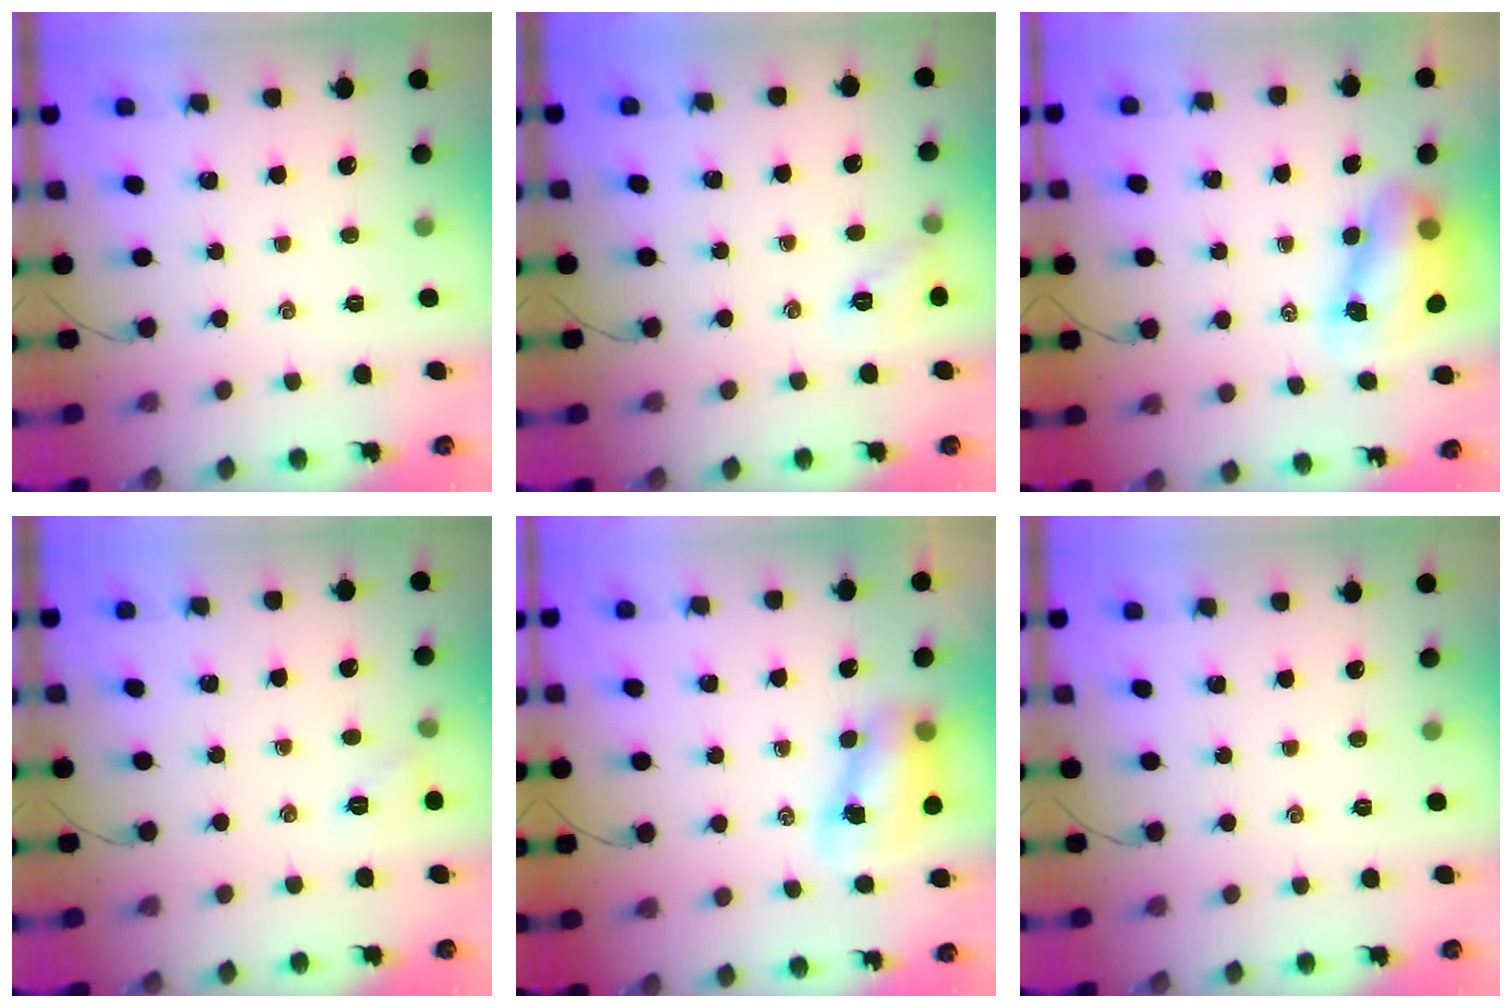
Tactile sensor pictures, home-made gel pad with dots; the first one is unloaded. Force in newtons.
{"total": 6.9, "press": 6.8, "slide": 1.2}
{"total": 8.5, "press": 8.2, "slide": 2.2}
{"total": 5.7, "press": 5.6, "slide": 1.2}
{"total": 7.7, "press": 7.6, "slide": 1.3}
{"total": 0.0}